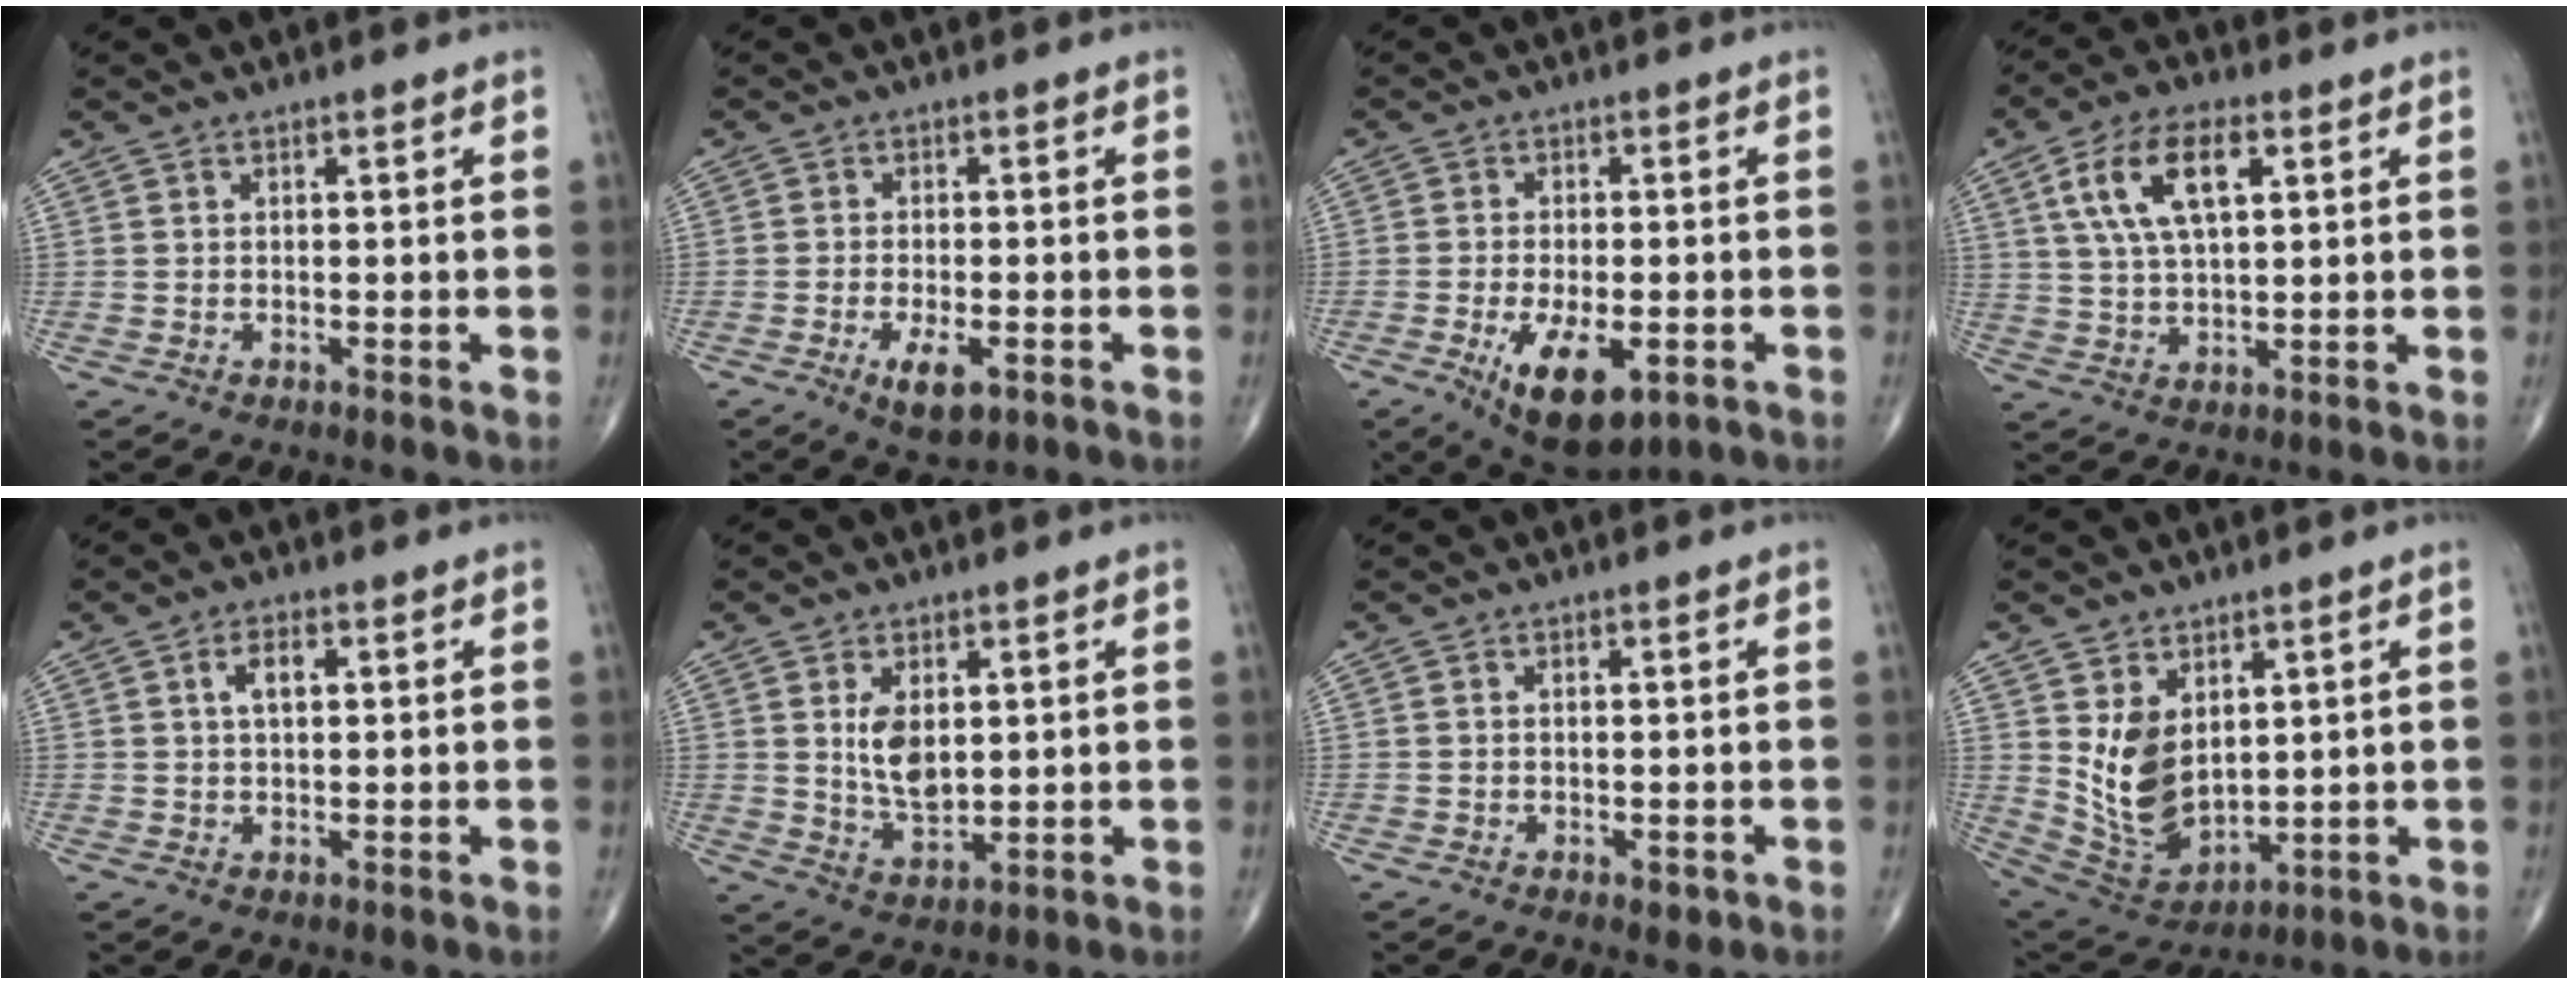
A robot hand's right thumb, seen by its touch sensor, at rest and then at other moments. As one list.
[{"total": 5.5, "force": [-2.4, 2.1, 4.4], "torque": [-0.077, -0.002, -0.037]}, {"total": 11.5, "force": [-4.4, 5.2, 9.2], "torque": [-0.147, -0.004, -0.059]}, {"total": 12.0, "force": [4.2, 5.4, 9.9], "torque": [-0.186, 0.002, 0.079]}, {"total": 3.6, "force": [1.0, 1.8, 2.9], "torque": [-0.051, 0.004, 0.017]}, {"total": 7.2, "force": [1.6, 4.1, 5.7], "torque": [-0.088, -0.016, 0.041]}, {"total": 1.7, "force": [-0.7, 0.9, 1.2], "torque": [-0.011, -0.001, -0.007]}, {"total": 11.6, "force": [2.8, 7.5, 8.4], "torque": [-0.132, -0.027, 0.080]}]